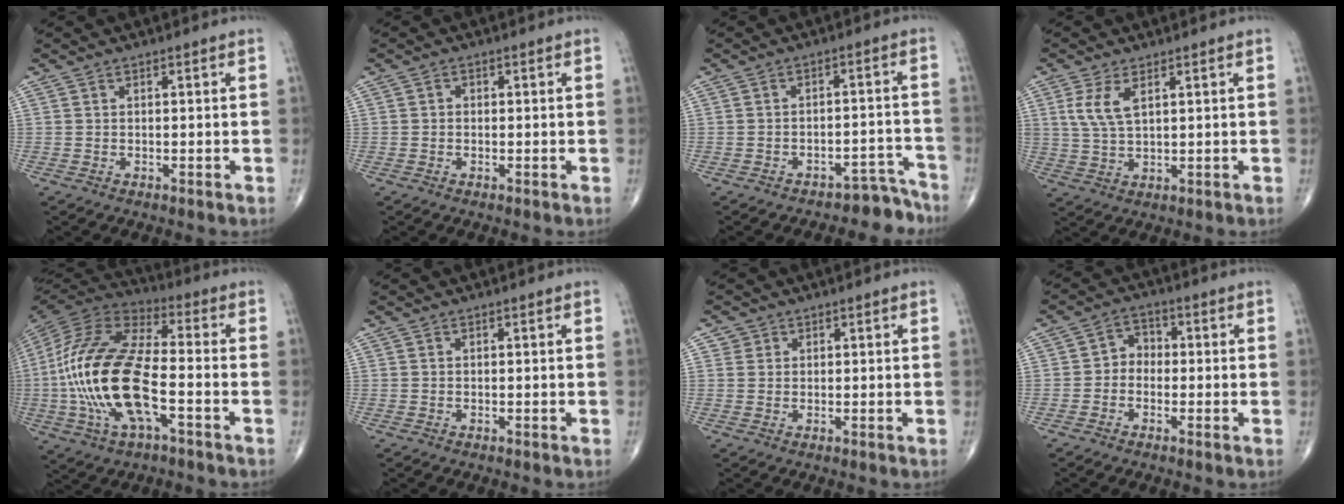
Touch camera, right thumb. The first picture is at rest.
{"total": 0.9, "force": [0.0, 0.8, 0.4], "torque": [0.000, 0.003, -0.003]}
{"total": 5.8, "force": [-5.3, 2.3, -0.4], "torque": [0.035, 0.091, -0.072]}
{"total": 5.6, "force": [2.2, 2.4, 4.5], "torque": [-0.100, -0.005, 0.053]}
{"total": 22.8, "force": [-4.5, 9.6, 20.1], "torque": [-0.439, 0.022, -0.081]}
{"total": 0.0}
{"total": 1.6, "force": [0.7, 1.5, 0.0], "torque": [0.015, -0.001, 0.005]}
{"total": 4.0, "force": [-0.7, 3.4, 1.9], "torque": [-0.008, 0.020, -0.028]}